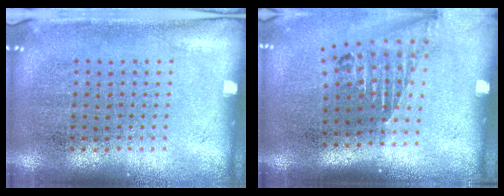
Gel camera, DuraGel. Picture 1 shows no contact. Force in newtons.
{"total": 1.6, "press": 1.2, "slide": 1.0}